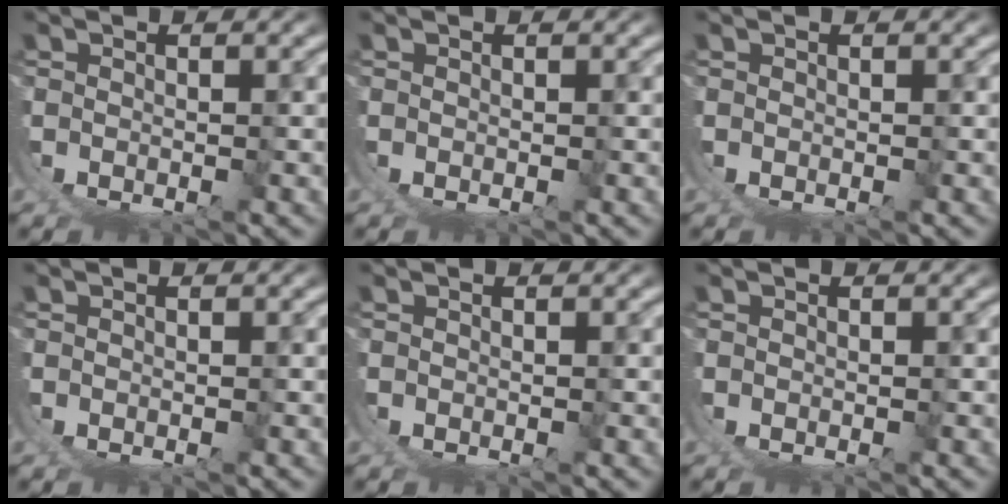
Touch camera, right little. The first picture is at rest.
{"total": 0.0}
{"total": 0.0}
{"total": 0.0}
{"total": 0.0}
{"total": 0.0}